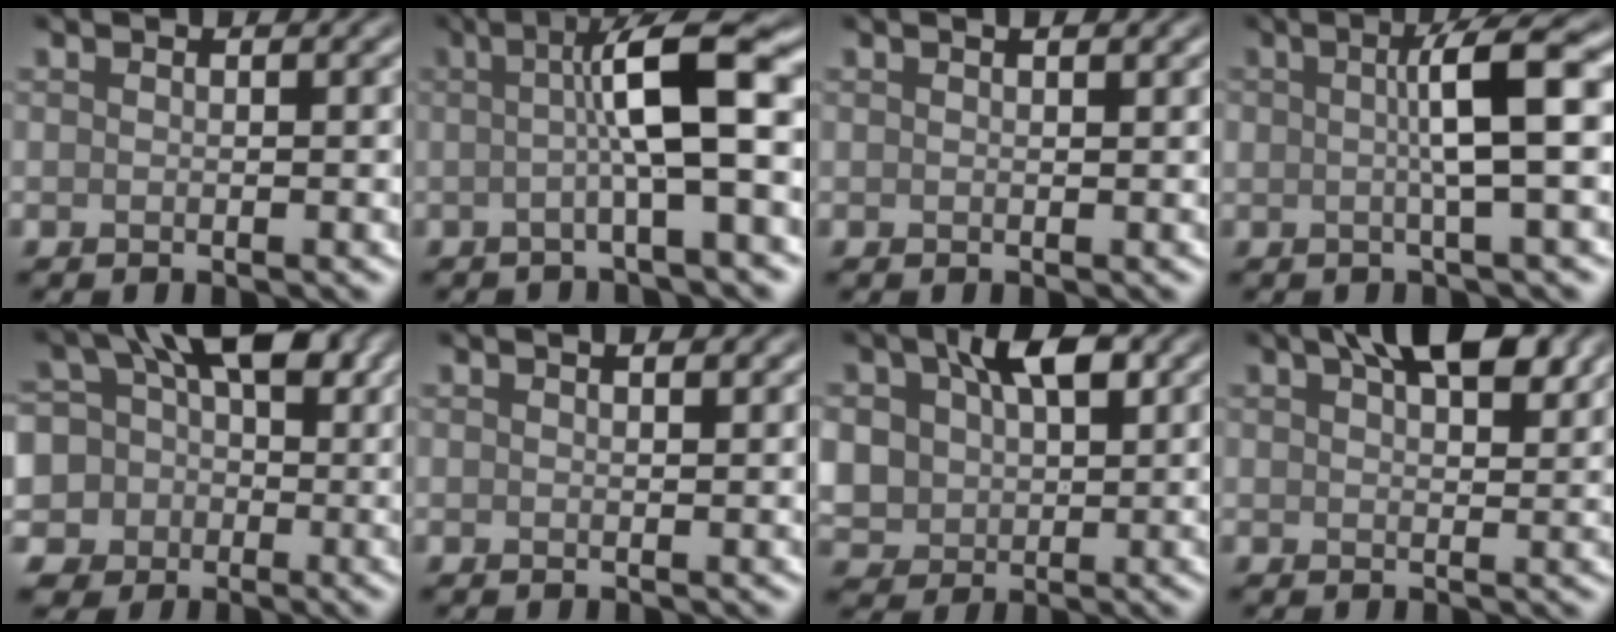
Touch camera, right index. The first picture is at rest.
{"total": 7.3, "force": [0.1, 1.3, 7.2], "torque": [-0.110, 0.019, -0.009]}
{"total": 0.9, "force": [0.6, 0.3, 0.6], "torque": [-0.010, 0.002, 0.011]}
{"total": 5.0, "force": [0.6, 0.7, 5.0], "torque": [-0.080, 0.012, 0.006]}
{"total": 11.1, "force": [0.8, 9.6, 5.5], "torque": [-0.077, 0.034, -0.022]}
{"total": 1.2, "force": [0.8, 0.4, 0.8], "torque": [-0.013, 0.002, 0.015]}
{"total": 9.1, "force": [2.6, 6.3, 6.0], "torque": [-0.123, 0.004, 0.048]}
{"total": 6.5, "force": [3.8, 2.7, 4.5], "torque": [-0.064, 0.013, 0.058]}